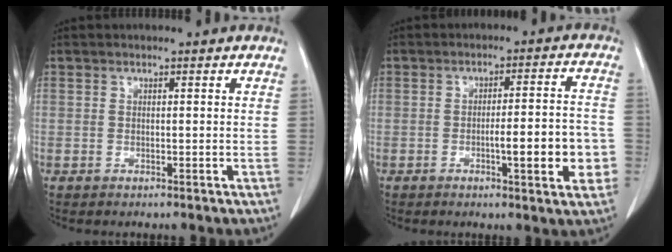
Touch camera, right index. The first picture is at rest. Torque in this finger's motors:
{"motor_torque": [0.96, -0.48, 0.28, 0.08]}